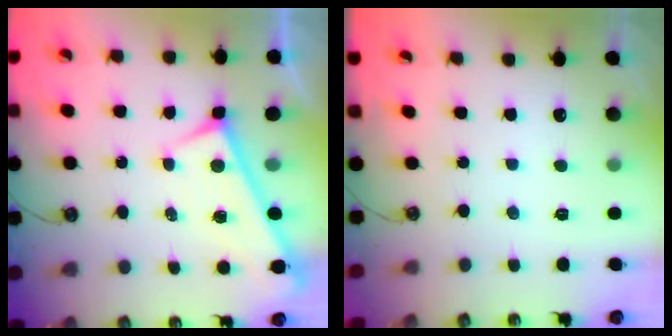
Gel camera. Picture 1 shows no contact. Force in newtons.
{"total": 0.0}